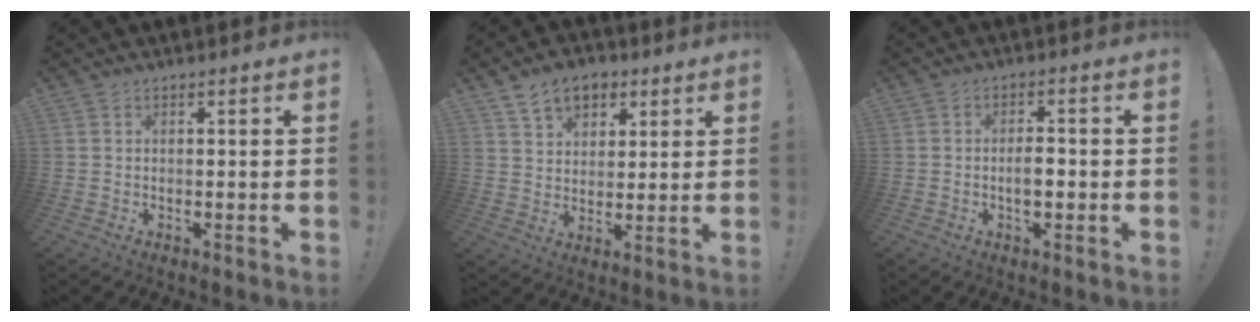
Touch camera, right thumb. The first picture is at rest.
{"total": 9.8, "force": [5.6, 6.9, 4.1], "torque": [-0.057, -0.024, 0.108]}
{"total": 4.2, "force": [-1.1, 2.0, 3.6], "torque": [-0.038, 0.001, -0.024]}